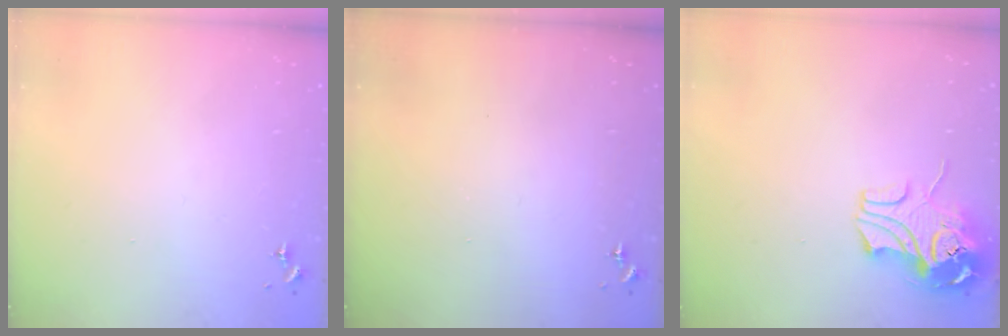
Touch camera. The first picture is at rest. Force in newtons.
{"total": 0.0}
{"total": 11.2, "press": 11.0, "slide": 1.6}